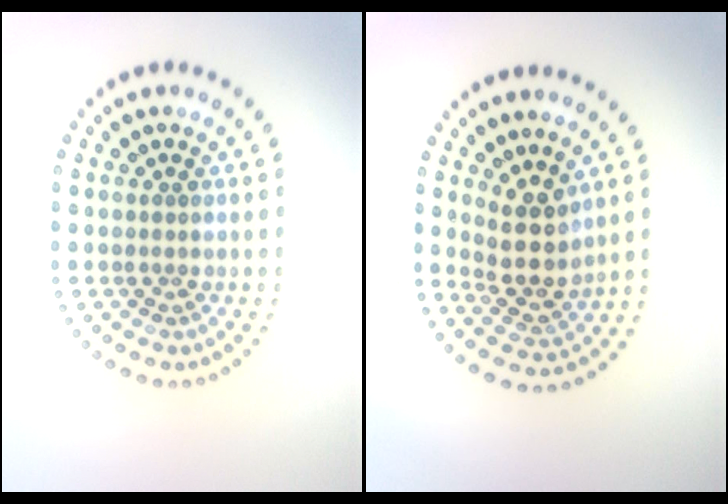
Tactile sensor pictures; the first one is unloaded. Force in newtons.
{"total": 3.8, "press": 3.2, "slide": 2.1}